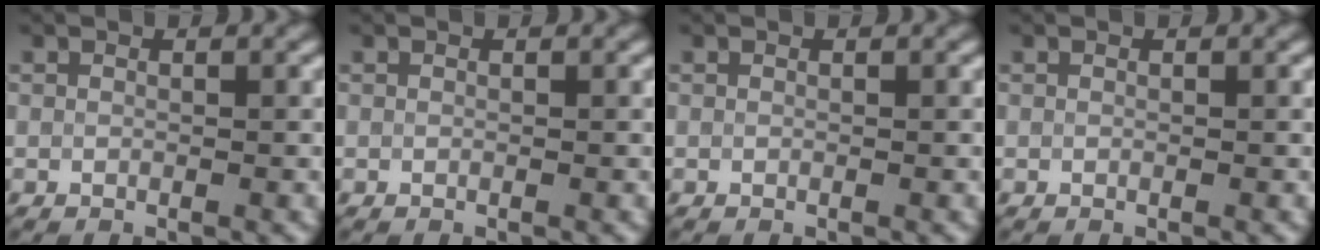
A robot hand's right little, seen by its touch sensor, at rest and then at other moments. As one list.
[{"total": 0.0}, {"total": 0.0}, {"total": 0.0}]